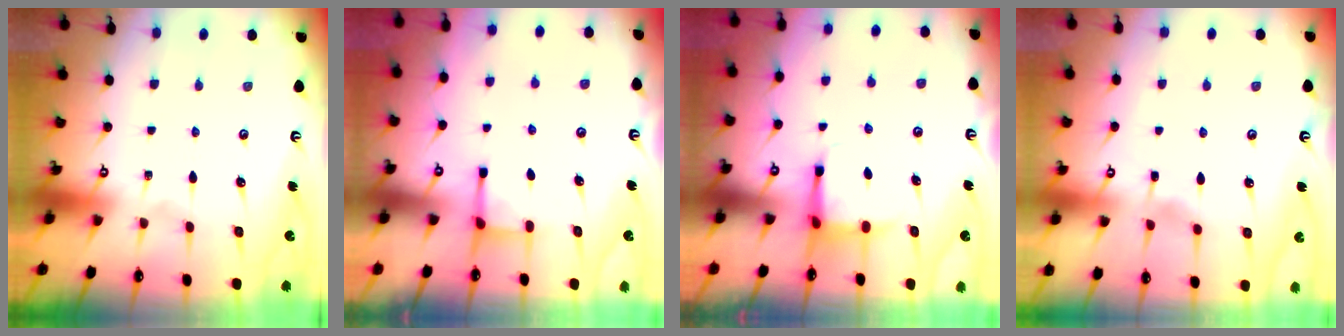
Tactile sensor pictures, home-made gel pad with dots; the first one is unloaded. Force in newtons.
{"total": 2.4, "press": 2.4, "slide": 0.3}
{"total": 3.9, "press": 3.8, "slide": 0.6}
{"total": 3.2, "press": 3.2, "slide": 0.4}